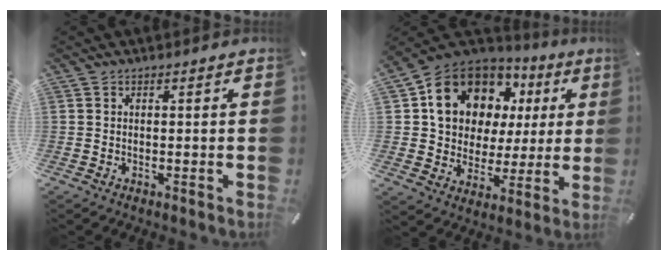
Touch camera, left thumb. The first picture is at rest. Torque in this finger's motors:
{"motor_torque": [2.49, 2.52, 1.89, -0.08, 0.18]}